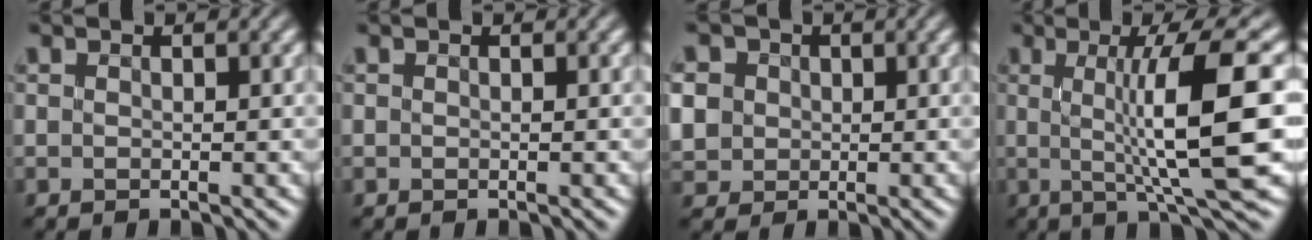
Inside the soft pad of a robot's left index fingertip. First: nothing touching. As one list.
[{"total": 0.0}, {"total": 5.0, "force": [1.1, 4.5, 1.9], "torque": [-0.078, 0.019, 0.019]}, {"total": 9.5, "force": [0.4, 1.5, 9.4], "torque": [-0.130, -0.003, 0.013]}]